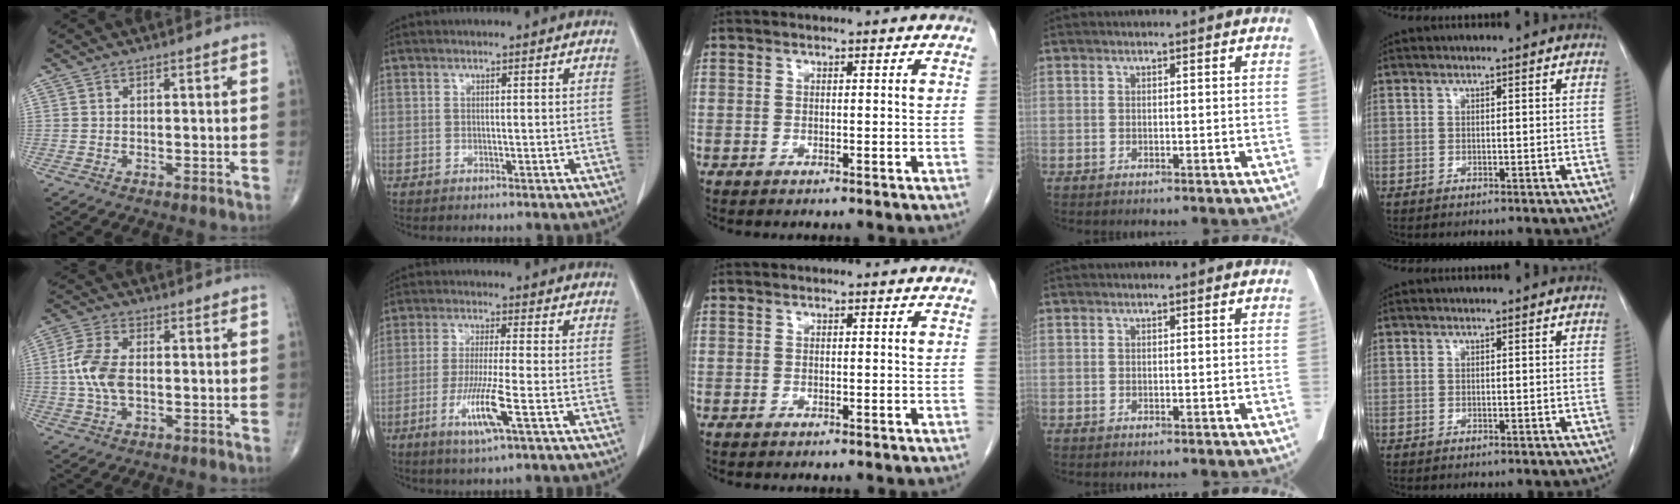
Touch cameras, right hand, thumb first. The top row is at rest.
{"thumb": {"total": 7.9, "force": [-0.1, 4.2, 6.7], "torque": [-0.158, 0.007, -0.004]}, "index": {"total": 7.7, "force": [-2.9, -0.4, 7.1], "torque": [-0.140, -0.021, -0.057]}}